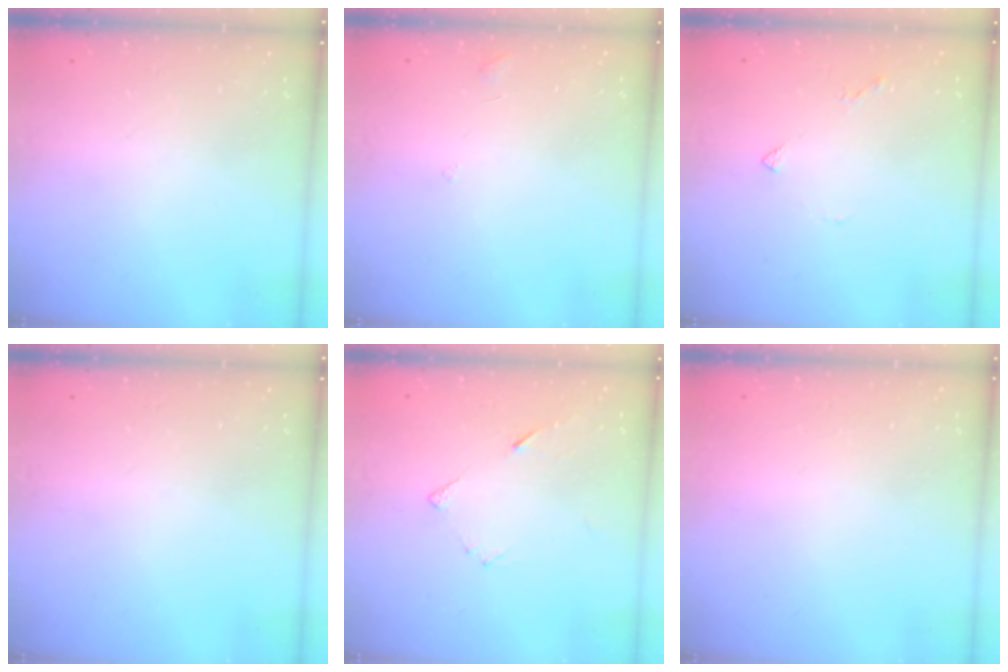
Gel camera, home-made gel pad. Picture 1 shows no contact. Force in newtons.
{"total": 2.9, "press": 2.9, "slide": 0.2}
{"total": 3.6, "press": 3.5, "slide": 0.8}
{"total": 0.0}
{"total": 5.1, "press": 5.1, "slide": 0.4}
{"total": 1.8, "press": 1.8, "slide": 0.1}